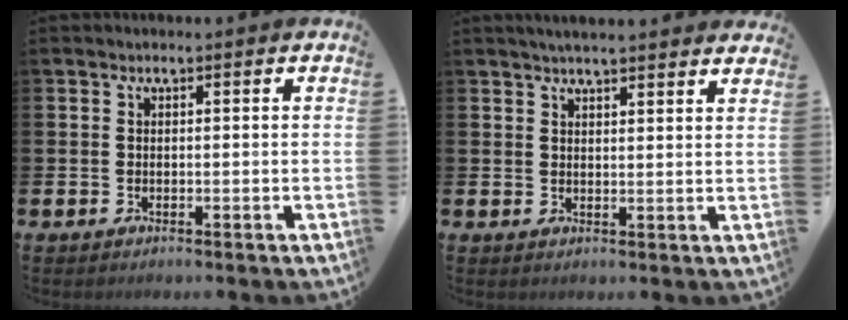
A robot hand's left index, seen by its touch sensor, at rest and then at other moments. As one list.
[{"total": 3.4, "force": [3.3, -0.1, 0.6], "torque": [-0.013, -0.013, 0.060]}]